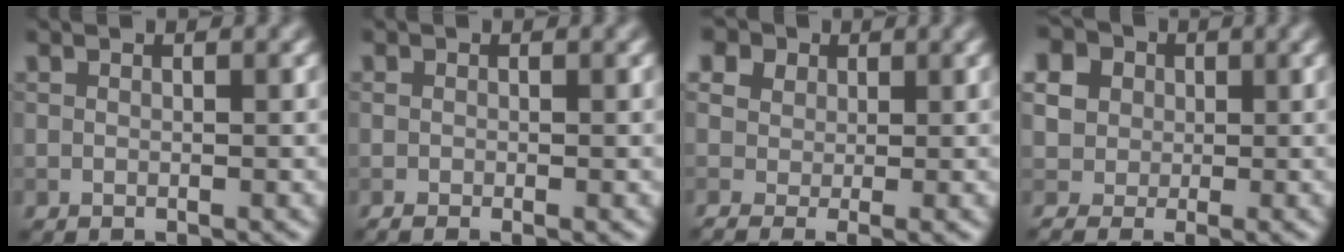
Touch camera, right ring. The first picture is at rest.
{"total": 1.2, "force": [-0.5, 0.4, 1.0], "torque": [-0.020, -0.002, -0.009]}
{"total": 7.7, "force": [2.1, 5.5, 5.0], "torque": [-0.112, 0.027, 0.019]}
{"total": 9.9, "force": [2.1, 8.4, 4.9], "torque": [-0.108, 0.042, -0.005]}